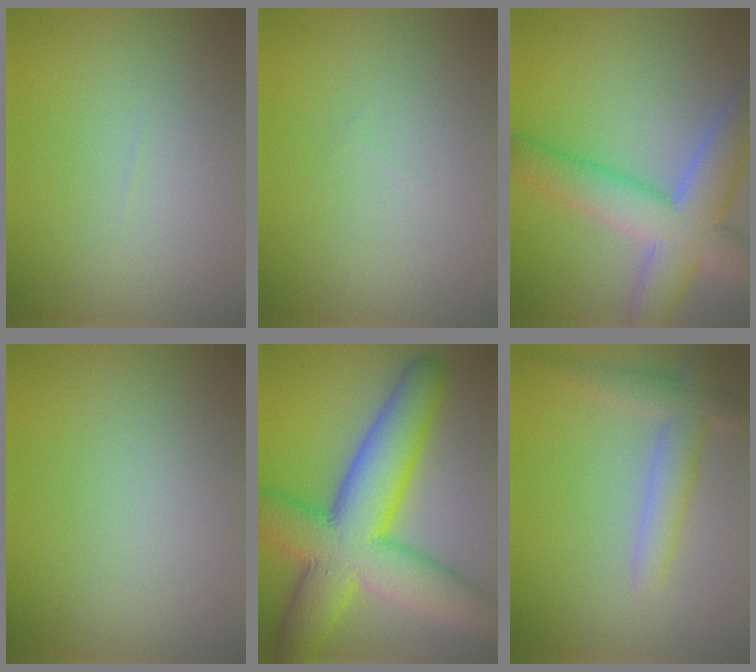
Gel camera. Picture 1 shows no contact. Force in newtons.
{"total": 0.0}
{"total": 8.4, "press": 8.4, "slide": 0.6}
{"total": 0.0}
{"total": 12.8, "press": 12.8, "slide": 0.3}
{"total": 3.4, "press": 3.4, "slide": 0.3}